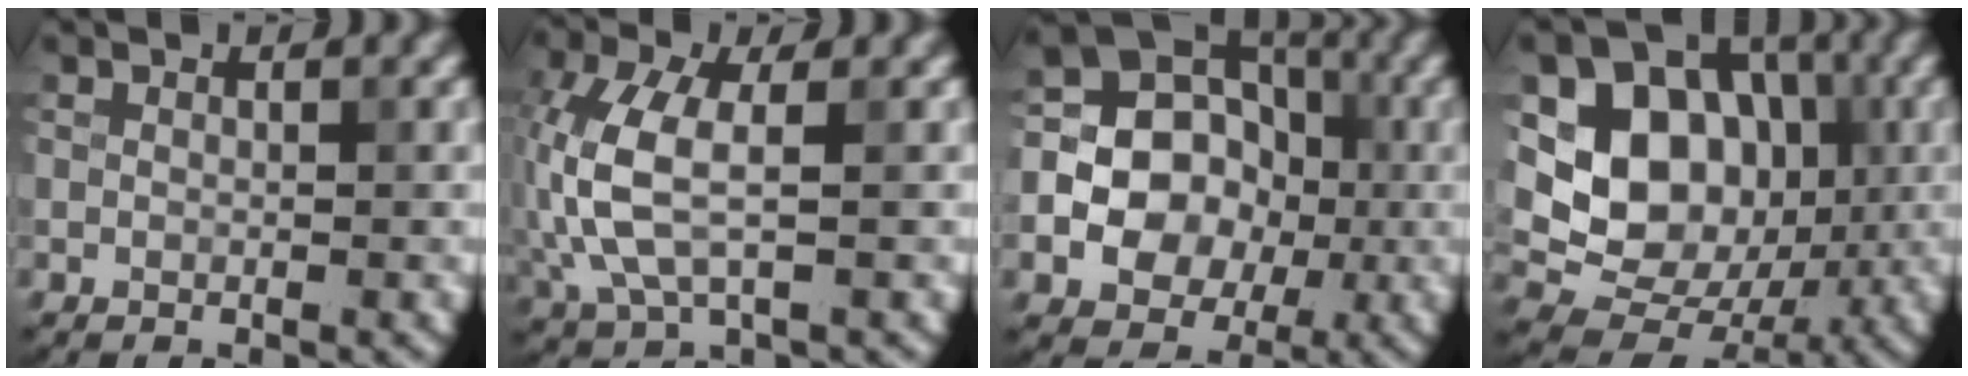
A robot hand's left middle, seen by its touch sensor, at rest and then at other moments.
{"total": 5.7, "force": [-0.1, 2.8, 5.0], "torque": [-0.136, 0.003, -0.003]}
{"total": 12.6, "force": [-2.1, 11.0, 5.6], "torque": [-0.103, 0.008, -0.053]}
{"total": 11.0, "force": [1.2, 9.1, 6.1], "torque": [-0.098, -0.003, 0.012]}